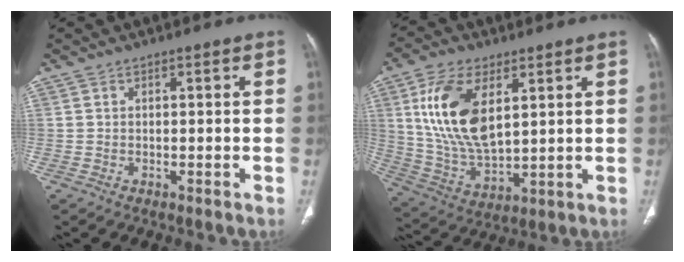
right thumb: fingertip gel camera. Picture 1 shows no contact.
{"total": 16.5, "force": [5.2, 8.6, 13.1], "torque": [-0.249, -0.020, 0.110]}